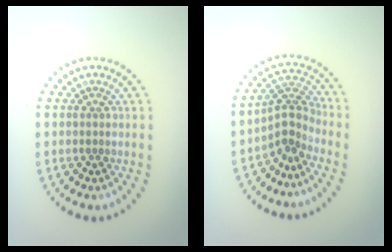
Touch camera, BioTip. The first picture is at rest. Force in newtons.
{"total": 3.0, "press": 2.0, "slide": 2.2}